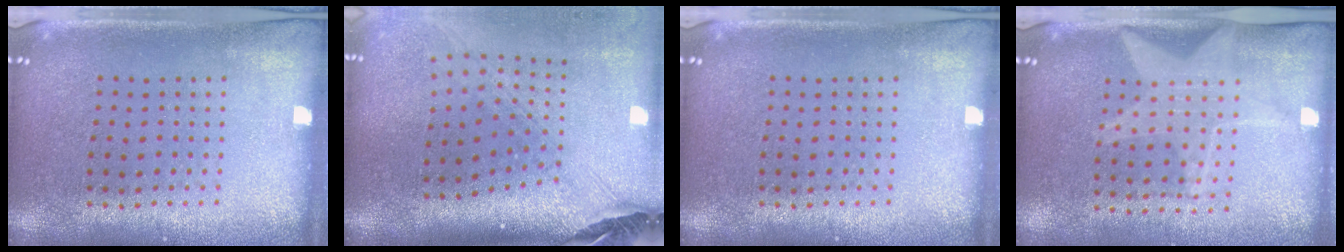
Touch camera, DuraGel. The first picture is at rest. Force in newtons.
{"total": 2.9, "press": 2.1, "slide": 2.0}
{"total": 0.0}
{"total": 1.8, "press": 1.5, "slide": 1.0}